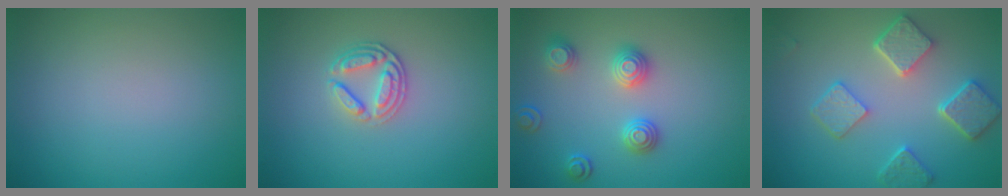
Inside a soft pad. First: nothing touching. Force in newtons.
{"total": 2.6, "press": 2.4, "slide": 1.0}
{"total": 3.0, "press": 2.9, "slide": 0.6}
{"total": 5.4, "press": 4.2, "slide": 3.3}